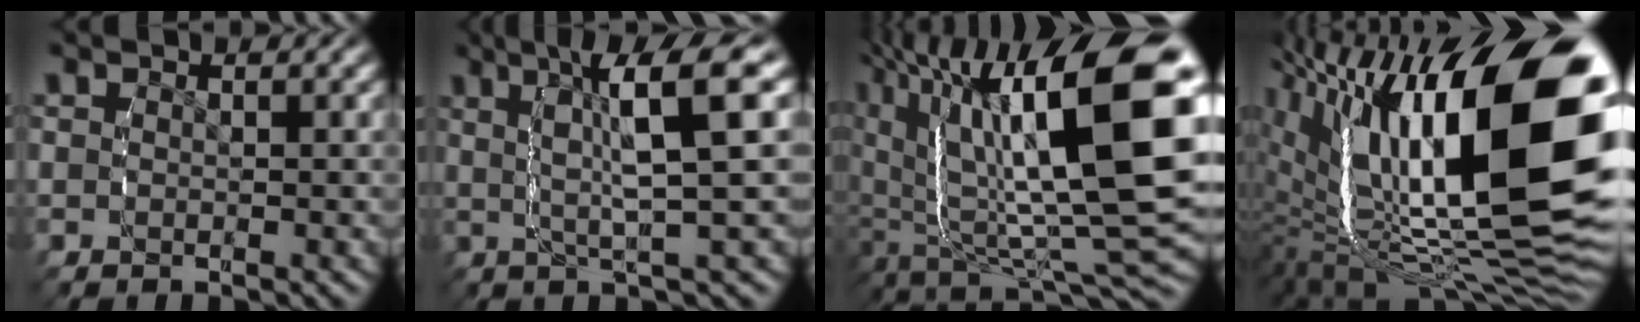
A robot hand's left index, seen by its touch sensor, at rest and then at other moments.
{"total": 7.8, "force": [2.7, 1.0, 7.2], "torque": [-0.103, 0.018, 0.038]}
{"total": 17.5, "force": [0.0, 8.2, 15.5], "torque": [-0.236, -0.020, 0.017]}
{"total": 20.0, "force": [-0.4, 9.6, 17.6], "torque": [-0.292, -0.017, 0.015]}